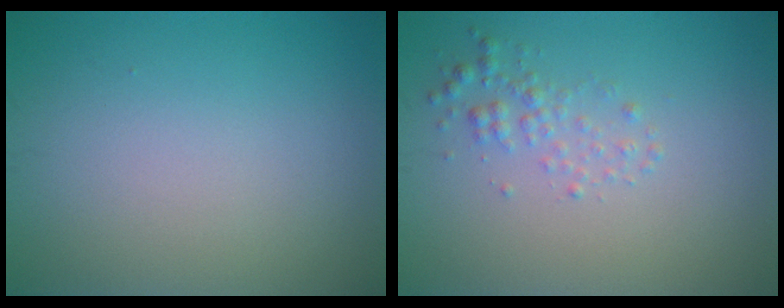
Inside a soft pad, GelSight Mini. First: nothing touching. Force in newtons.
{"total": 1.7, "press": 1.7, "slide": 0.0}